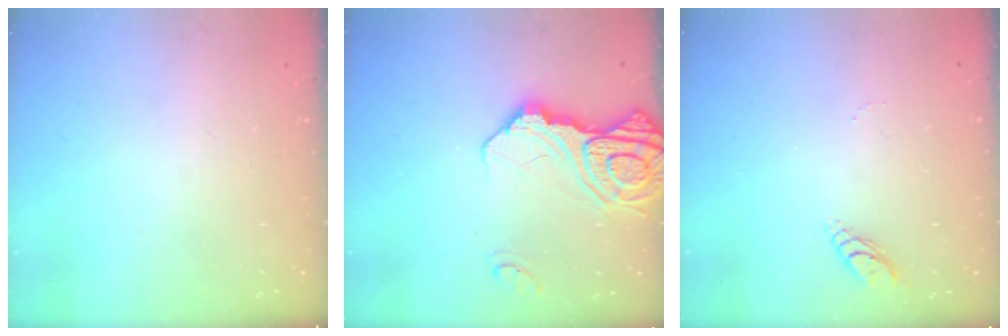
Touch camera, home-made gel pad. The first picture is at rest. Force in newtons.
{"total": 16.8, "press": 16.7, "slide": 1.9}
{"total": 3.7, "press": 3.7, "slide": 0.4}